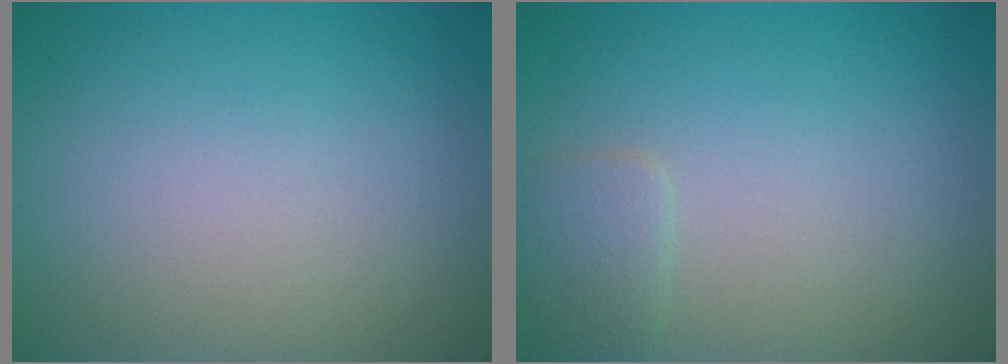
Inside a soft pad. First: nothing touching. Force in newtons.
{"total": 1.5, "press": 1.5, "slide": 0.1}